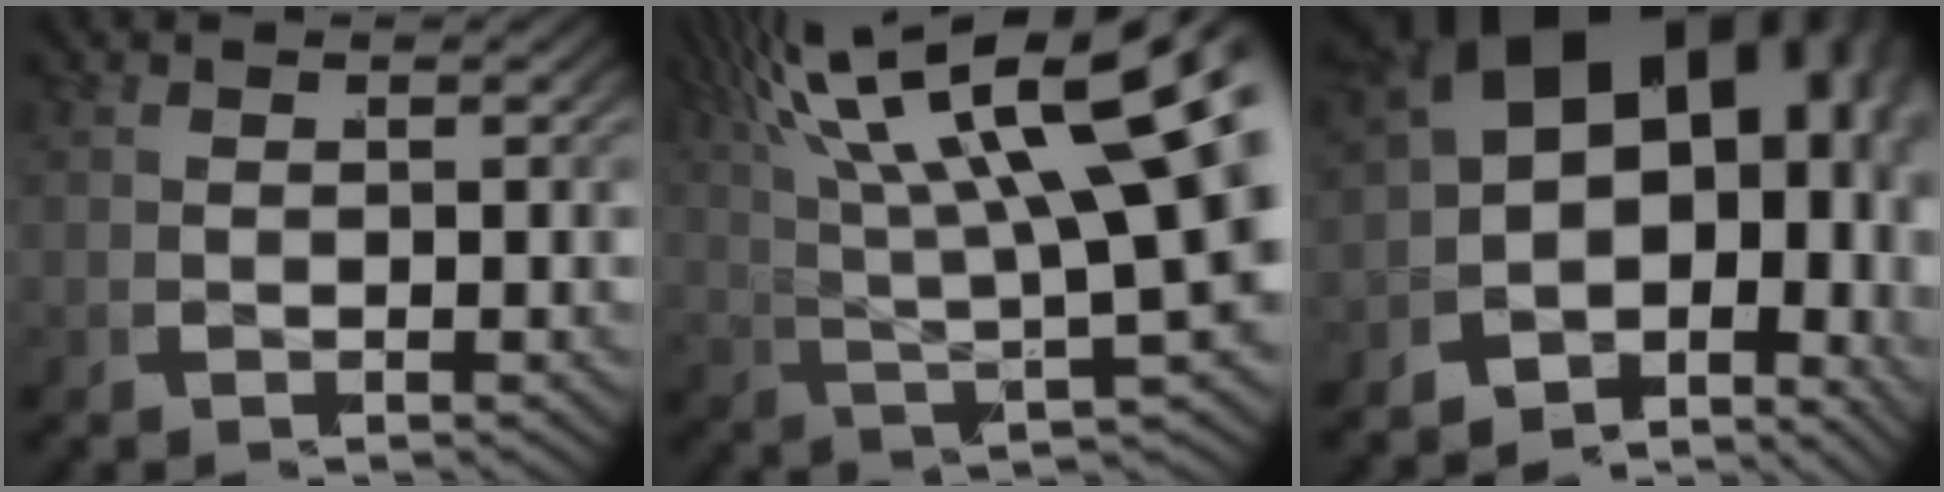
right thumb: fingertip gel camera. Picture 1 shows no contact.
{"total": 10.7, "force": [2.8, 4.7, 9.2], "torque": [-0.145, -0.006, 0.046]}
{"total": 19.5, "force": [1.2, 13.3, 14.3], "torque": [-0.236, -0.012, -0.002]}